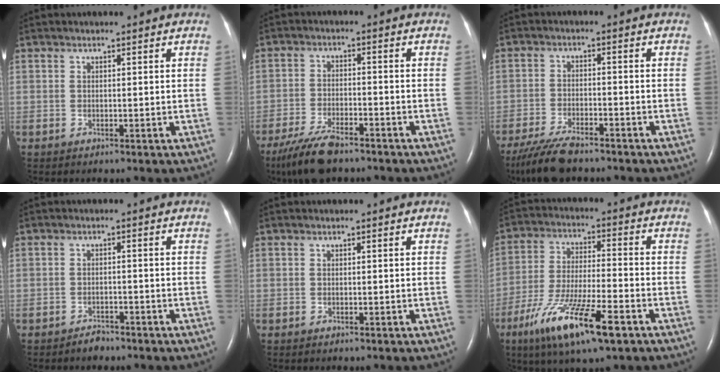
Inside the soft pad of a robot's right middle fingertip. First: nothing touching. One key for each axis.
{"total": 8.4, "fx": -6.6, "fy": 2.1, "fz": 4.8, "tx": -0.099, "ty": -0.020, "tz": -0.120}
{"total": 8.1, "fx": -6.8, "fy": 1.6, "fz": 4.1, "tx": -0.082, "ty": -0.023, "tz": -0.120}
{"total": 1.8, "fx": -1.6, "fy": 0.7, "fz": 0.3, "tx": -0.010, "ty": 0.000, "tz": -0.025}
{"total": 0.0}
{"total": 14.4, "fx": -7.9, "fy": 2.3, "fz": 11.9, "tx": -0.231, "ty": -0.027, "tz": -0.136}